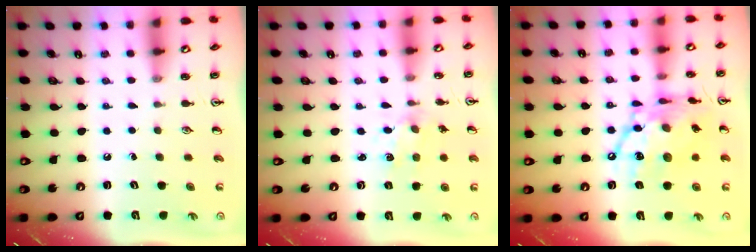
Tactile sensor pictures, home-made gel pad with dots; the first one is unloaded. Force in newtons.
{"total": 2.0, "press": 2.0, "slide": 0.5}
{"total": 17.7, "press": 17.7, "slide": 1.4}